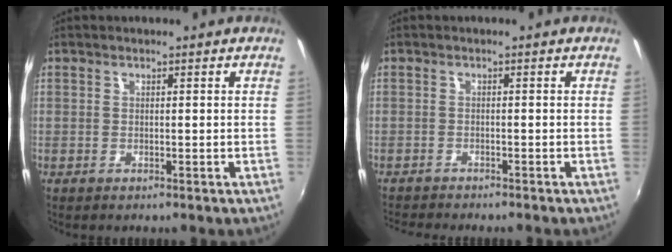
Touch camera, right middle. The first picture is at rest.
{"total": 3.9, "force": [-3.8, 0.1, 1.0], "torque": [-0.035, -0.019, -0.068]}